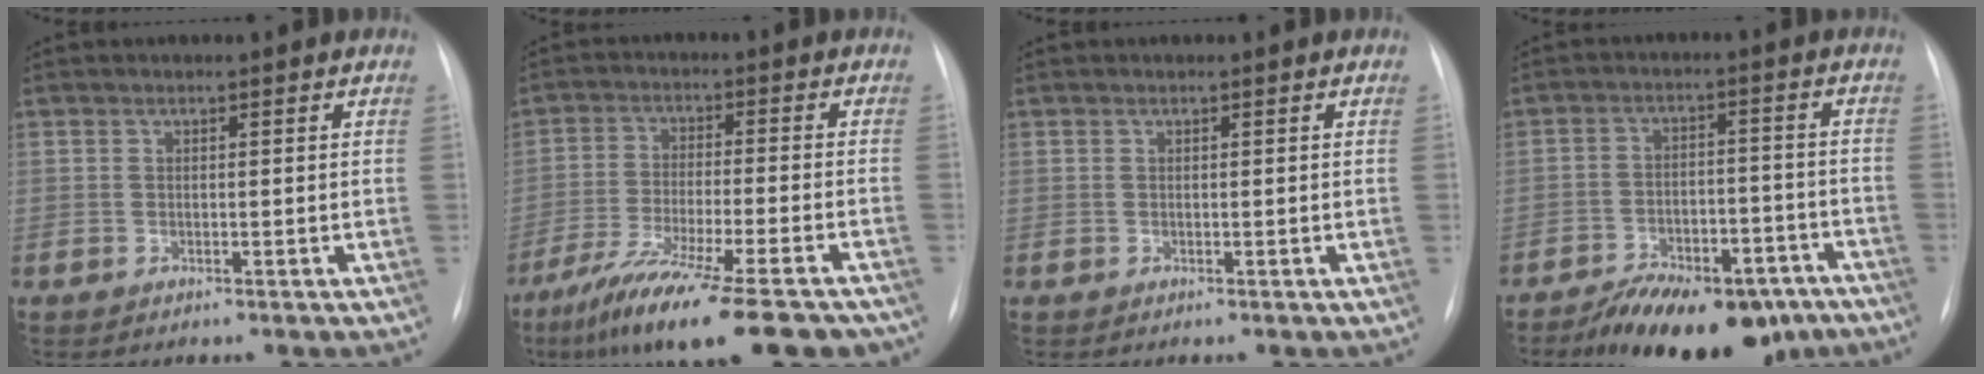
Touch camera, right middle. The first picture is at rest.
{"total": 20.0, "force": [-15.4, 2.7, 12.5], "torque": [-0.170, -0.028, -0.241]}
{"total": 0.0}
{"total": 16.6, "force": [-12.6, 6.9, 8.3], "torque": [-0.106, 0.020, -0.181]}